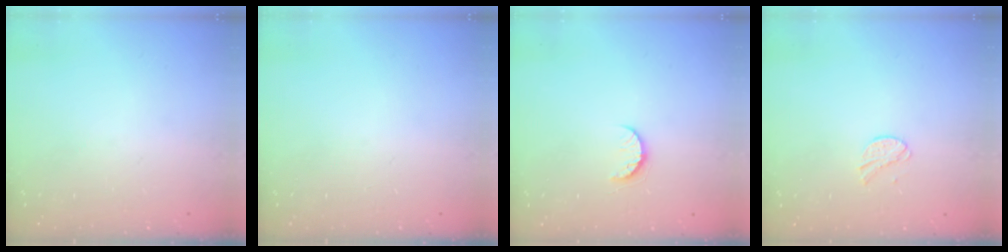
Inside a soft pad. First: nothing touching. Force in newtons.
{"total": 0.0}
{"total": 7.0, "press": 6.9, "slide": 0.5}
{"total": 5.6, "press": 5.6, "slide": 0.3}